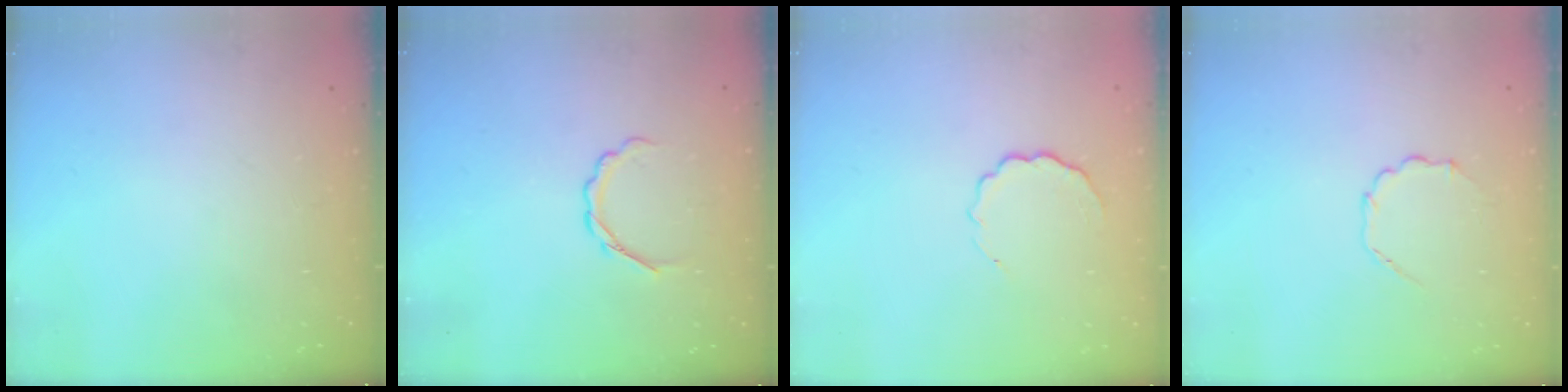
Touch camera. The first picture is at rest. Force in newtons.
{"total": 3.0, "press": 2.8, "slide": 0.9}
{"total": 3.5, "press": 3.4, "slide": 0.9}
{"total": 3.4, "press": 3.1, "slide": 1.3}